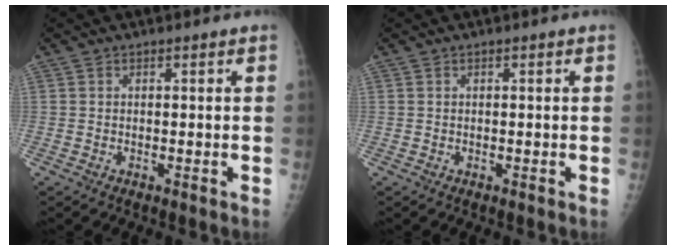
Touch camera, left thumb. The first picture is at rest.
{"total": 0.0}